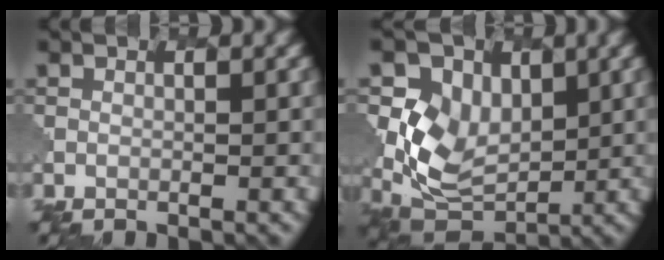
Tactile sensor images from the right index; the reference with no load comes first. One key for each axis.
{"total": 6.4, "fx": 1.0, "fy": 5.1, "fz": 3.8, "tx": -0.082, "ty": -0.009, "tz": 0.023}